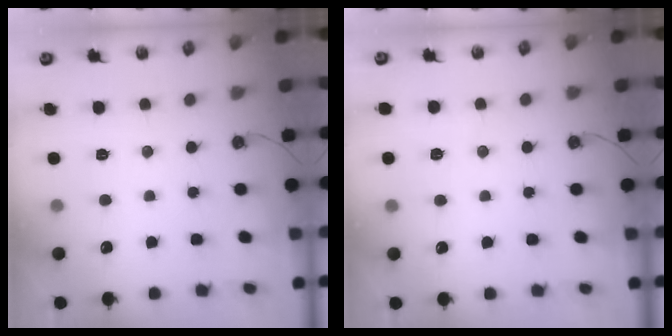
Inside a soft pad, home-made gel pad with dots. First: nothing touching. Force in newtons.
{"total": 5.3, "press": 5.0, "slide": 1.7}